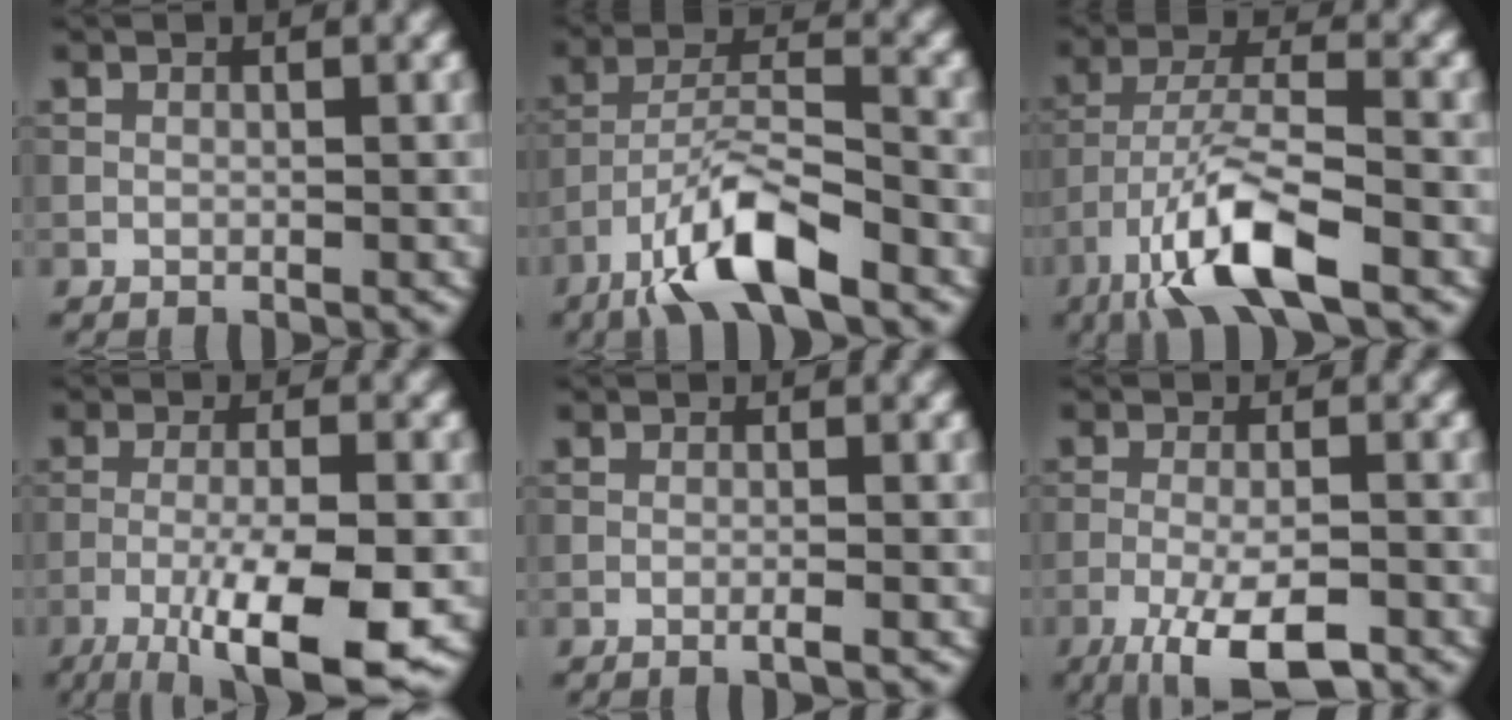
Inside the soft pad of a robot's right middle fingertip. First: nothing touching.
{"total": 8.2, "force": [-5.5, 1.9, 5.8], "torque": [-0.104, 0.007, -0.106]}
{"total": 9.1, "force": [-5.4, 2.1, 7.0], "torque": [-0.129, 0.005, -0.108]}
{"total": 10.2, "force": [-4.8, 2.4, 8.7], "torque": [-0.143, -0.010, -0.081]}
{"total": 1.4, "force": [-0.4, 0.3, 1.3], "torque": [-0.015, -0.003, -0.012]}
{"total": 6.8, "force": [-4.0, 1.8, 5.2], "torque": [-0.095, -0.003, -0.072]}